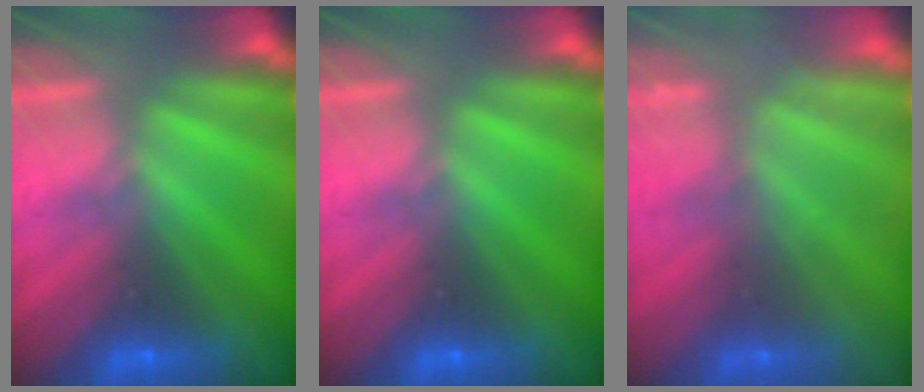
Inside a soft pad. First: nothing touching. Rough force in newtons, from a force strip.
{"total": 0.0}
{"total": 2.3}